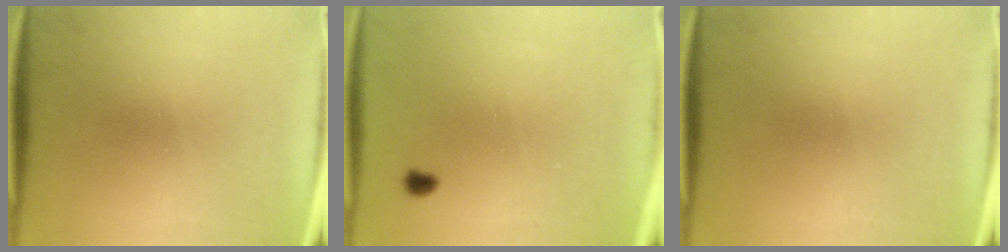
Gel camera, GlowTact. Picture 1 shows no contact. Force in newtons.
{"total": 0.9}
{"total": 0.0}